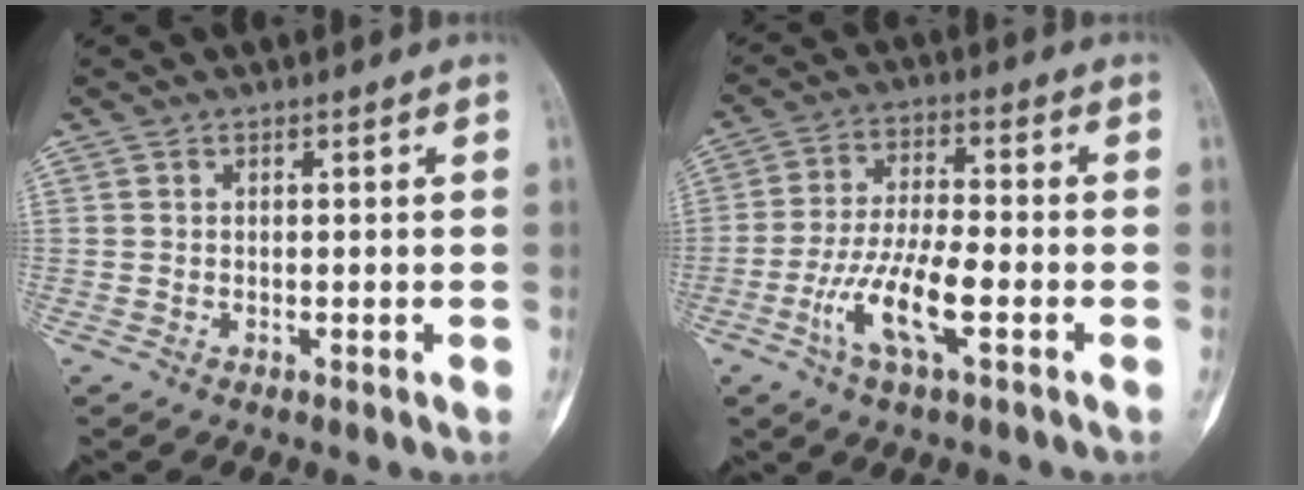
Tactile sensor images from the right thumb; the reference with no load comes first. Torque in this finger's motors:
{"motor_torque": [1.67, 1.29, 1.07, -0.94, 0.34]}